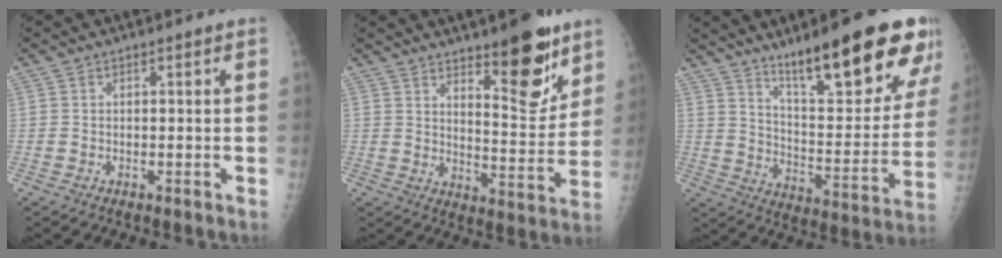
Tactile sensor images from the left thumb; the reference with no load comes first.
{"total": 13.3, "force": [8.7, 4.2, 9.2], "torque": [-0.095, -0.068, 0.134]}
{"total": 23.9, "force": [15.3, 5.5, 17.6], "torque": [-0.219, -0.071, 0.237]}